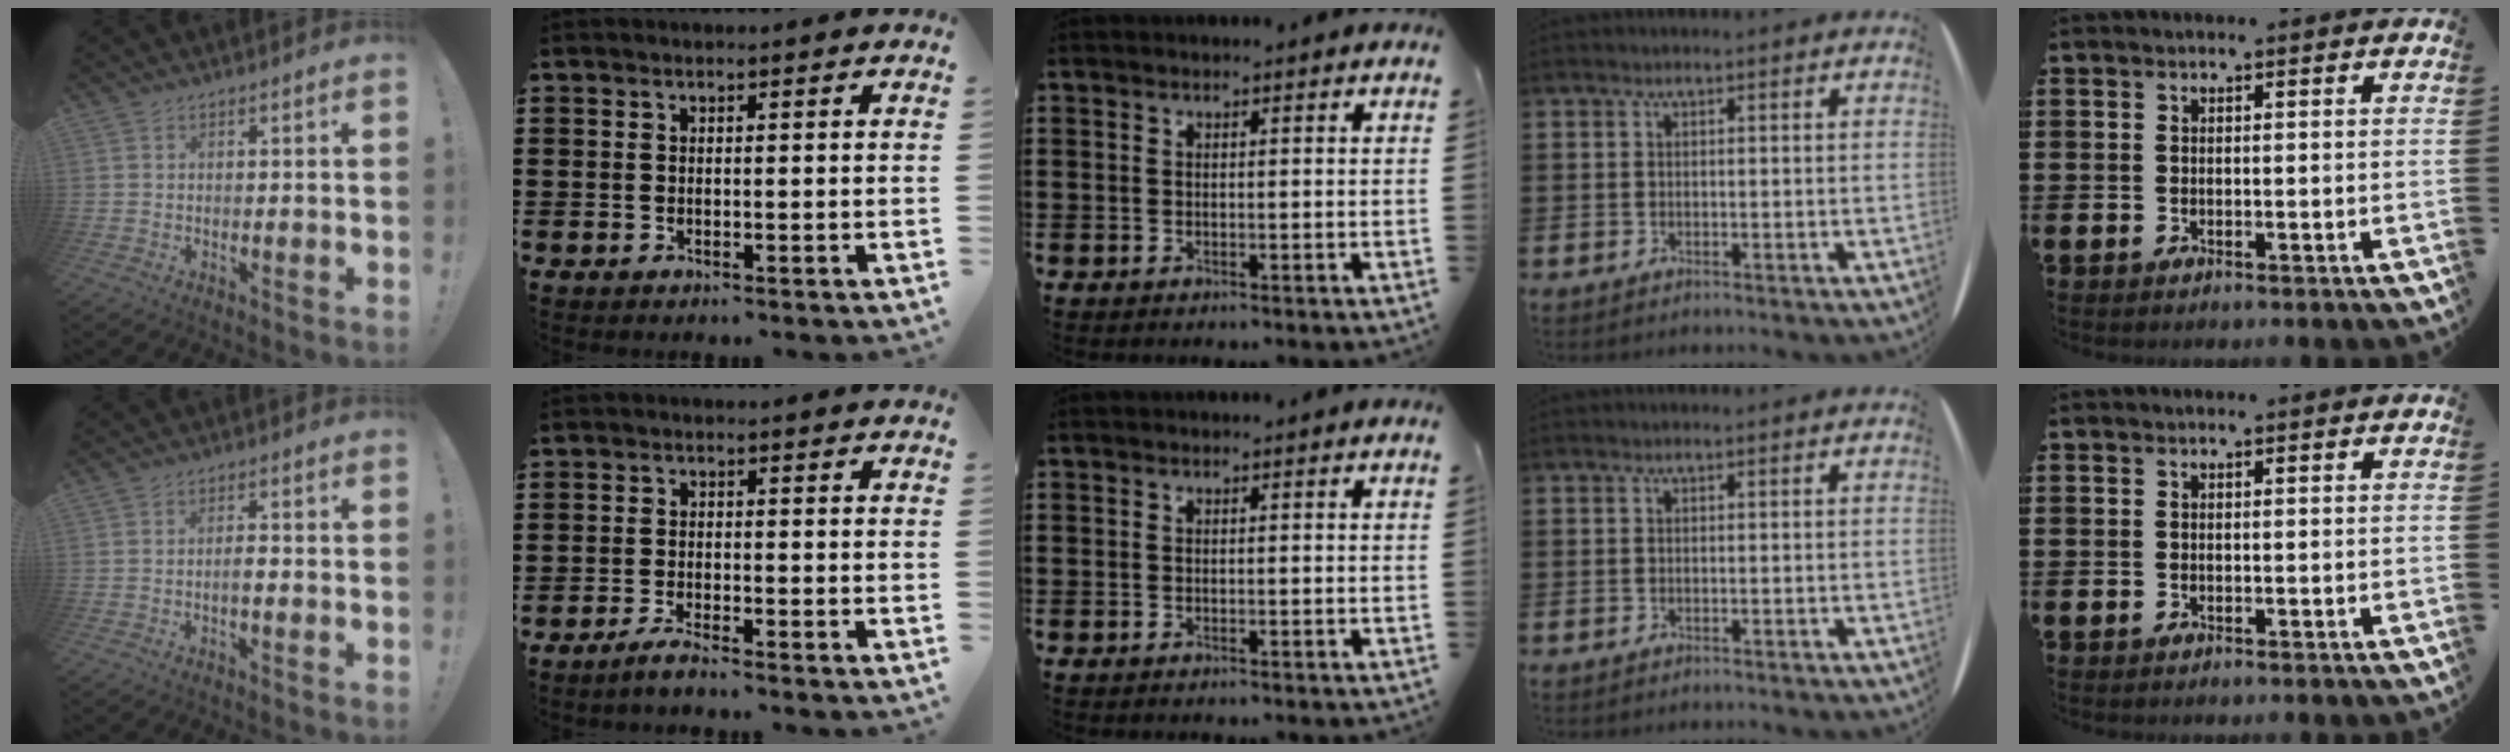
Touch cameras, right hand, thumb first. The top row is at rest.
{"thumb": {"total": 2.7, "force": [-1.1, 0.7, 2.4], "torque": [-0.048, 0.011, -0.019]}, "index": {"total": 2.2, "force": [-2.0, -0.2, 0.9], "torque": [-0.014, 0.003, -0.037]}}